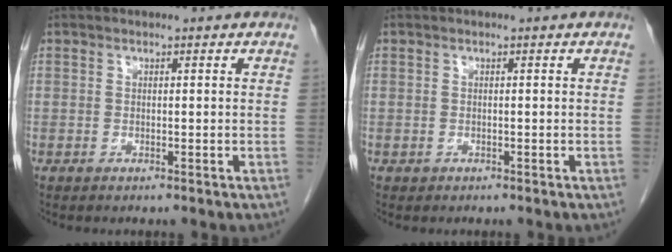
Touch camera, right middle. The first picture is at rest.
{"total": 0.0}